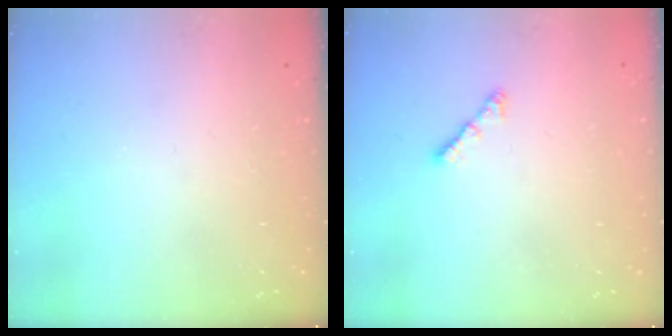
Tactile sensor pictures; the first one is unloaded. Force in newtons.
{"total": 2.7, "press": 2.7, "slide": 0.6}